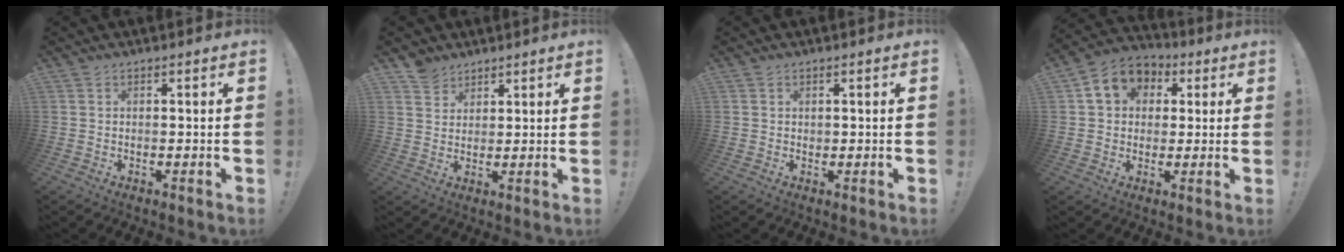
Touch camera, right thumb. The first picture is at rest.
{"total": 5.0, "force": [3.9, 3.1, 0.2], "torque": [-0.003, -0.025, 0.075]}
{"total": 0.7, "force": [0.5, 0.4, 0.2], "torque": [-0.002, 0.000, 0.009]}
{"total": 9.9, "force": [2.9, 8.2, 4.7], "torque": [-0.070, 0.002, 0.060]}